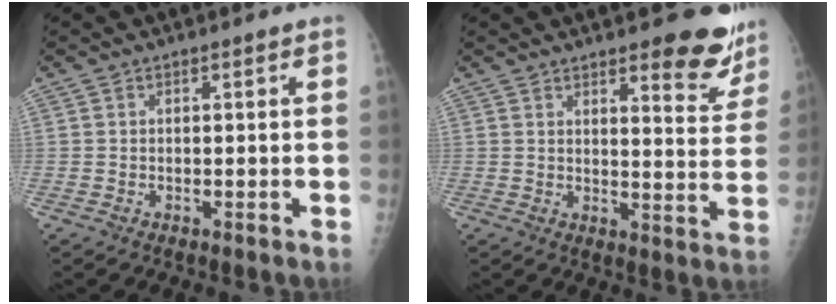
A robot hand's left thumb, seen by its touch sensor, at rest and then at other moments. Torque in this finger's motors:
{"motor_torque": [0.11, 0.15, 0.02, 0.17, 0.03]}